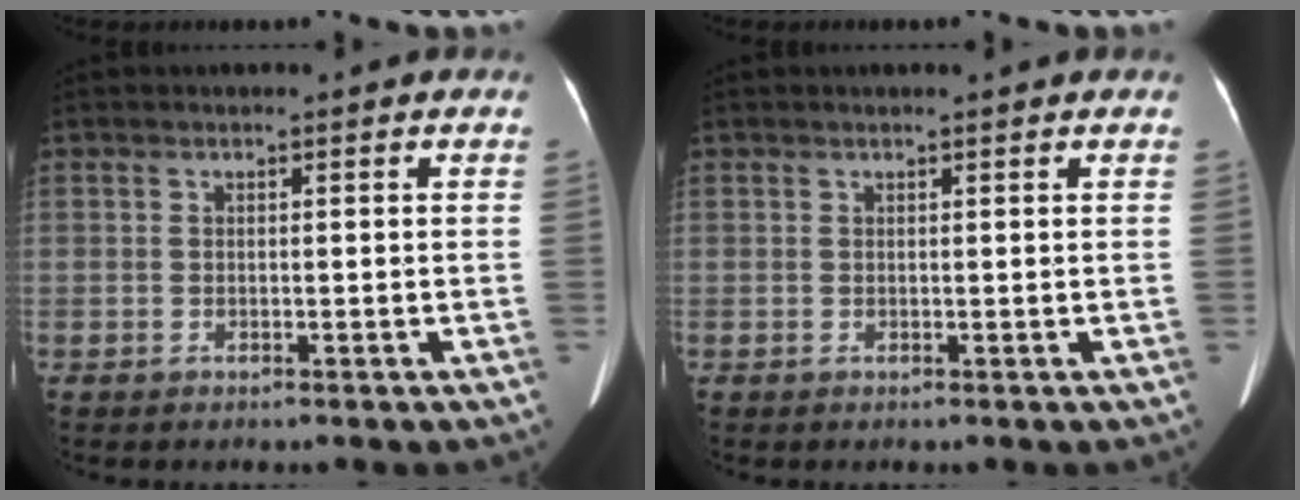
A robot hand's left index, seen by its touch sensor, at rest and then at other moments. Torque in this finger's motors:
{"motor_torque": [-0.13, 0.21, -0.44, -0.05]}